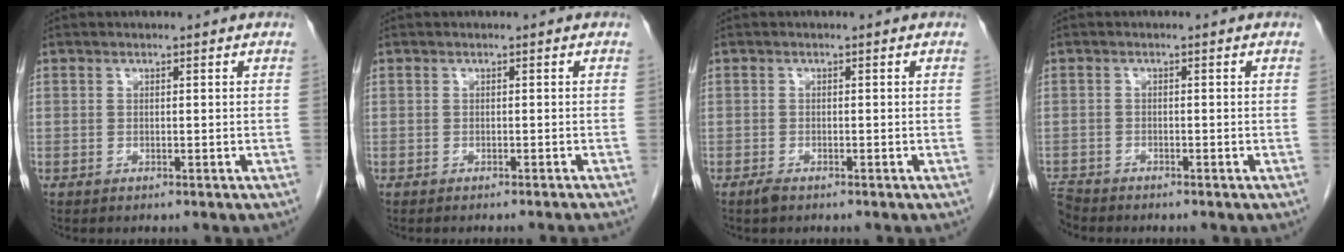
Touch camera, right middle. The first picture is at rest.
{"total": 3.4, "force": [-3.1, -0.6, 1.3], "torque": [-0.012, -0.002, -0.036]}
{"total": 1.0, "force": [-0.8, 0.2, 0.5], "torque": [-0.018, -0.003, -0.014]}
{"total": 2.4, "force": [-2.4, 0.2, 0.0], "torque": [0.000, -0.012, -0.046]}